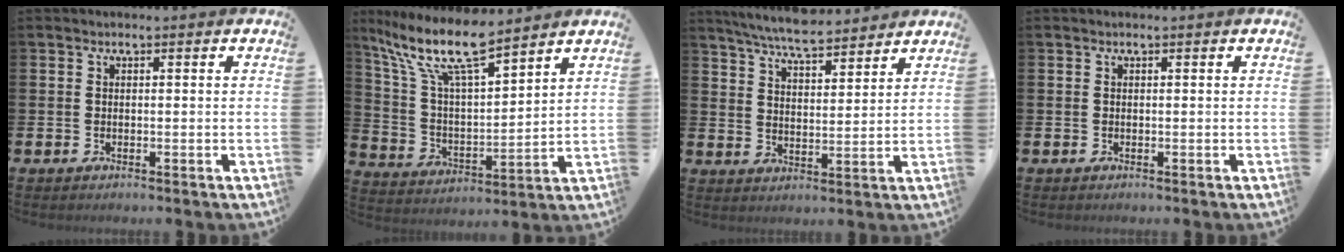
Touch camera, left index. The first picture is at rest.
{"total": 11.7, "force": [9.5, 2.1, 6.4], "torque": [-0.160, -0.046, 0.164]}
{"total": 6.8, "force": [6.5, 0.6, 1.9], "torque": [-0.050, -0.037, 0.115]}
{"total": 0.0}